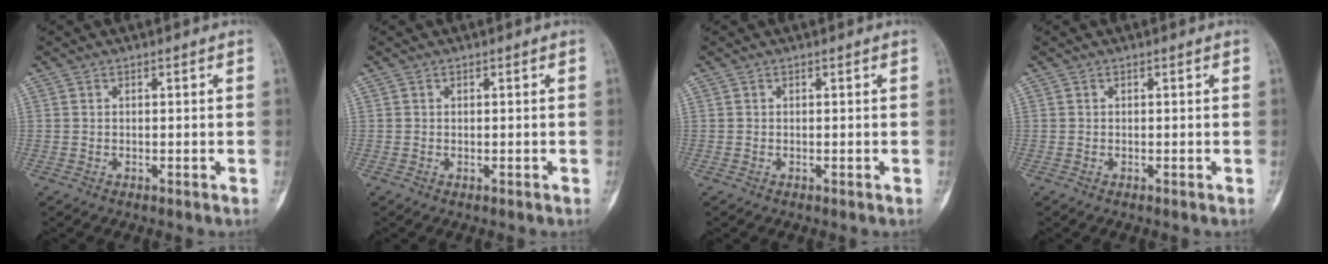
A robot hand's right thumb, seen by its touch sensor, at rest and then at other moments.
{"total": 0.0}
{"total": 0.0}
{"total": 0.0}